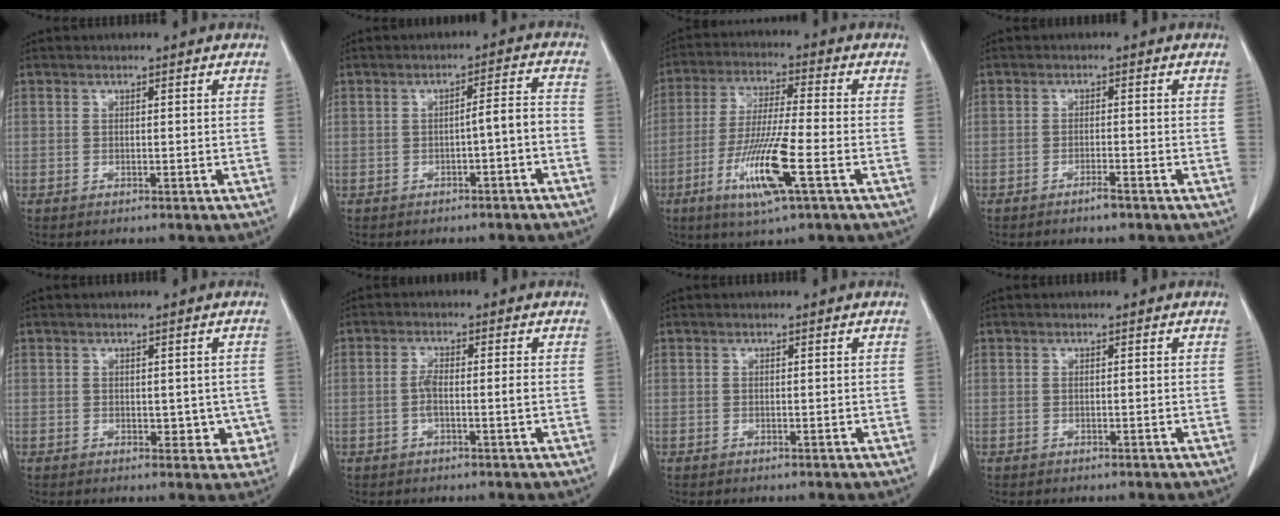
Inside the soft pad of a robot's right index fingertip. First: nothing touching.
{"total": 3.9, "force": [-1.8, 0.3, 3.4], "torque": [-0.043, 0.016, -0.026]}
{"total": 11.9, "force": [-4.6, 0.3, 11.0], "torque": [-0.218, -0.020, -0.086]}
{"total": 1.4, "force": [-1.2, 0.0, 0.8], "torque": [-0.018, 0.000, -0.019]}
{"total": 3.5, "force": [-0.3, 2.5, 2.4], "torque": [-0.010, 0.003, 0.003]}
{"total": 2.9, "force": [-0.5, 0.3, 2.8], "torque": [-0.054, 0.008, -0.008]}
{"total": 0.0}
{"total": 0.0}